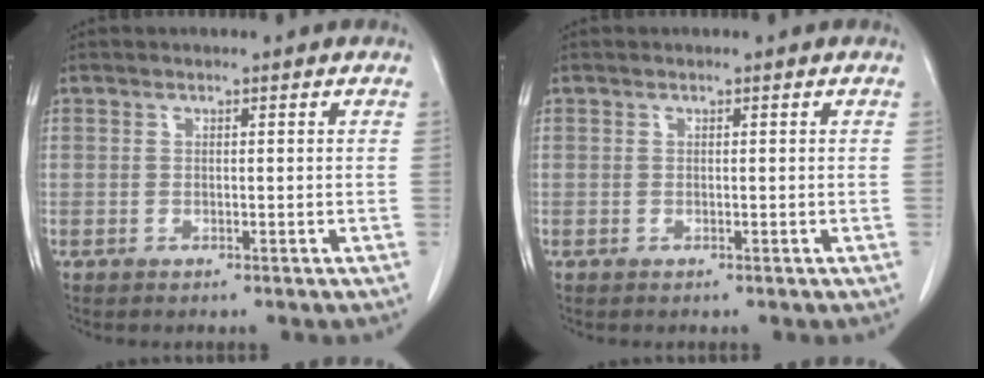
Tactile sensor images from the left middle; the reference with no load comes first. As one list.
[{"total": 0.0}]